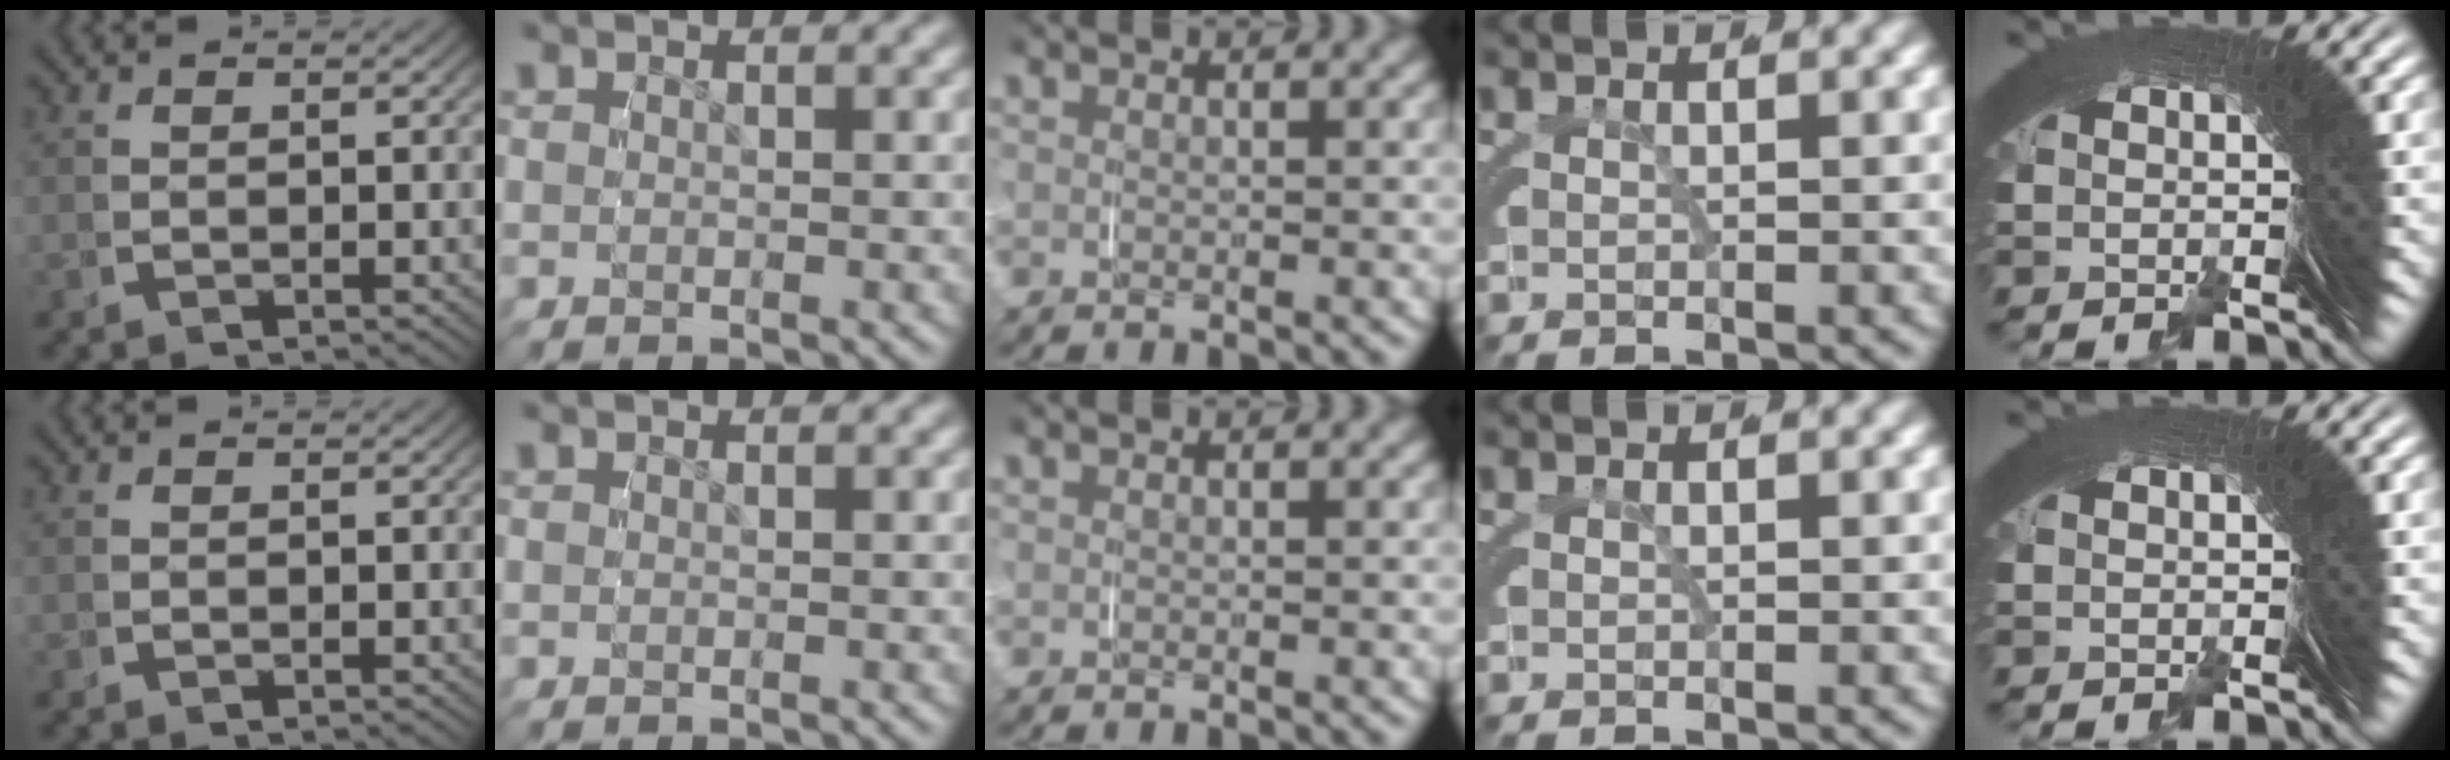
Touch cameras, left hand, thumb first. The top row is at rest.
{}